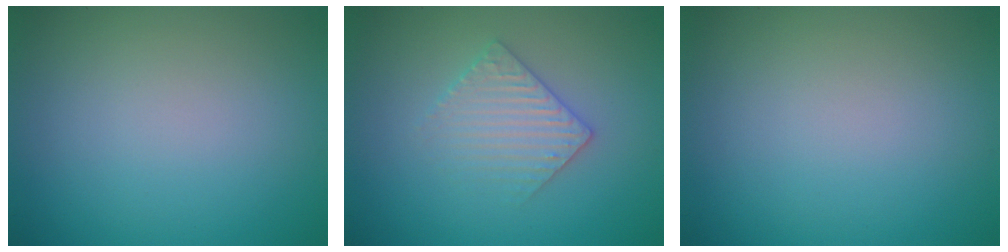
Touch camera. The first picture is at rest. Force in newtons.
{"total": 3.0, "press": 2.9, "slide": 0.6}
{"total": 0.0}